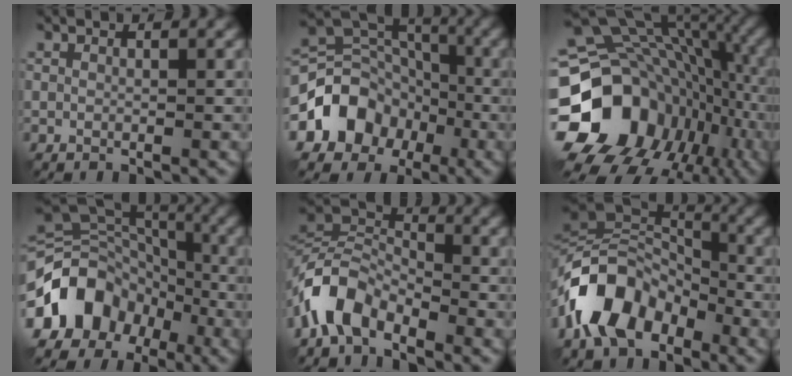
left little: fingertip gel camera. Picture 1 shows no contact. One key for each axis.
{"total": 7.7, "fx": -3.3, "fy": 6.1, "fz": 3.2, "tx": -0.037, "ty": 0.014, "tz": -0.072}
{"total": 19.3, "fx": -4.4, "fy": 15.8, "fz": 10.2, "tx": -0.200, "ty": -0.015, "tz": -0.055}
{"total": 11.4, "fx": -5.2, "fy": 8.9, "fz": 4.9, "tx": -0.102, "ty": 0.012, "tz": -0.108}
{"total": 6.2, "fx": -3.9, "fy": 3.5, "fz": 3.4, "tx": -0.061, "ty": 0.005, "tz": -0.090}
{"total": 10.3, "fx": -5.2, "fy": 6.5, "fz": 6.1, "tx": -0.109, "ty": 0.009, "tz": -0.114}